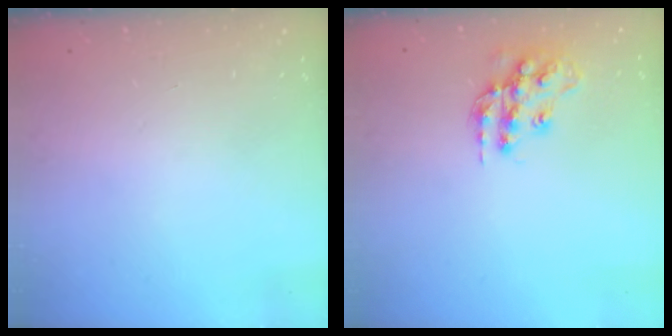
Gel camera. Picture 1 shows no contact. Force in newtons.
{"total": 14.2, "press": 14.2, "slide": 0.9}